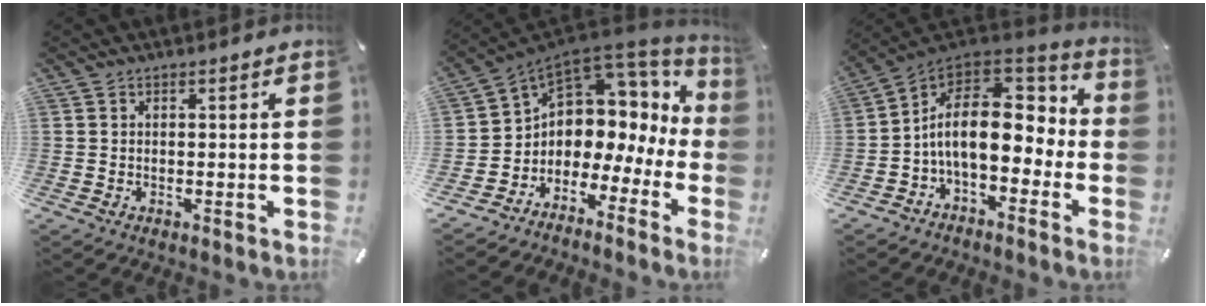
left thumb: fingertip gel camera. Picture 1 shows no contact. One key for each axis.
{"total": 6.8, "fx": 2.2, "fy": 6.4, "fz": 1.1, "tx": -0.037, "ty": -0.049, "tz": 0.045}
{"total": 16.8, "fx": 0.6, "fy": 10.1, "fz": 13.3, "tx": -0.246, "ty": -0.007, "tz": 0.011}